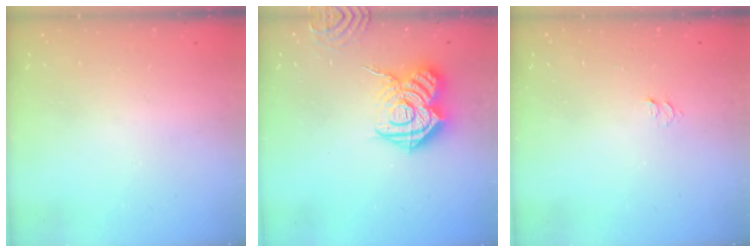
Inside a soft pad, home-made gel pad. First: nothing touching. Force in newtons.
{"total": 17.2, "press": 17.2, "slide": 1.5}
{"total": 3.6, "press": 3.6, "slide": 0.4}